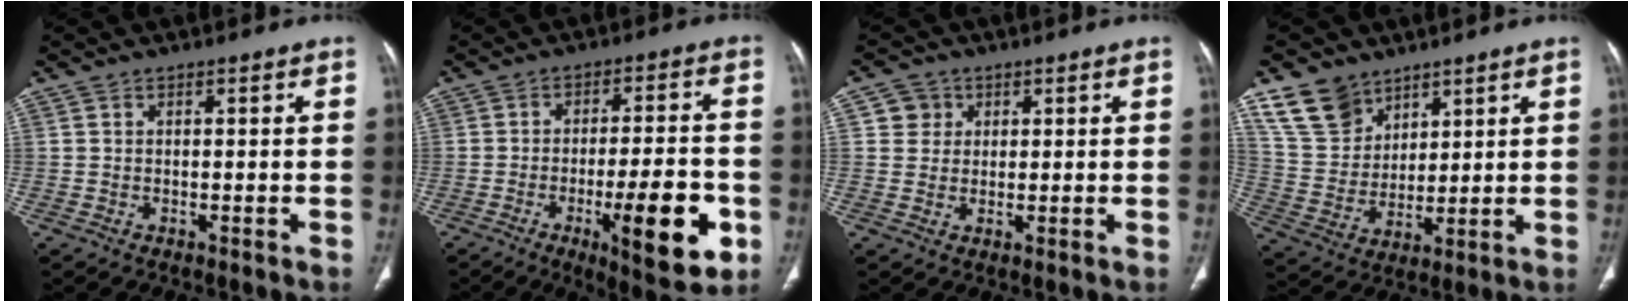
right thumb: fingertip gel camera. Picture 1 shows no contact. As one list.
[{"total": 15.6, "force": [-5.4, 4.1, 14.0], "torque": [-0.192, 0.012, -0.071]}, {"total": 3.8, "force": [1.3, 3.6, 0.5], "torque": [0.015, -0.002, 0.018]}, {"total": 10.9, "force": [7.6, 7.1, 3.1], "torque": [-0.036, -0.033, 0.163]}]